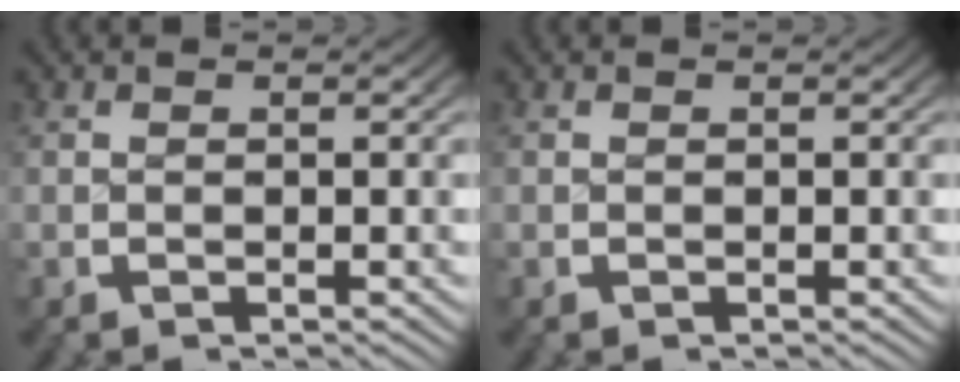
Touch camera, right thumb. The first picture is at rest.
{"total": 0.0}